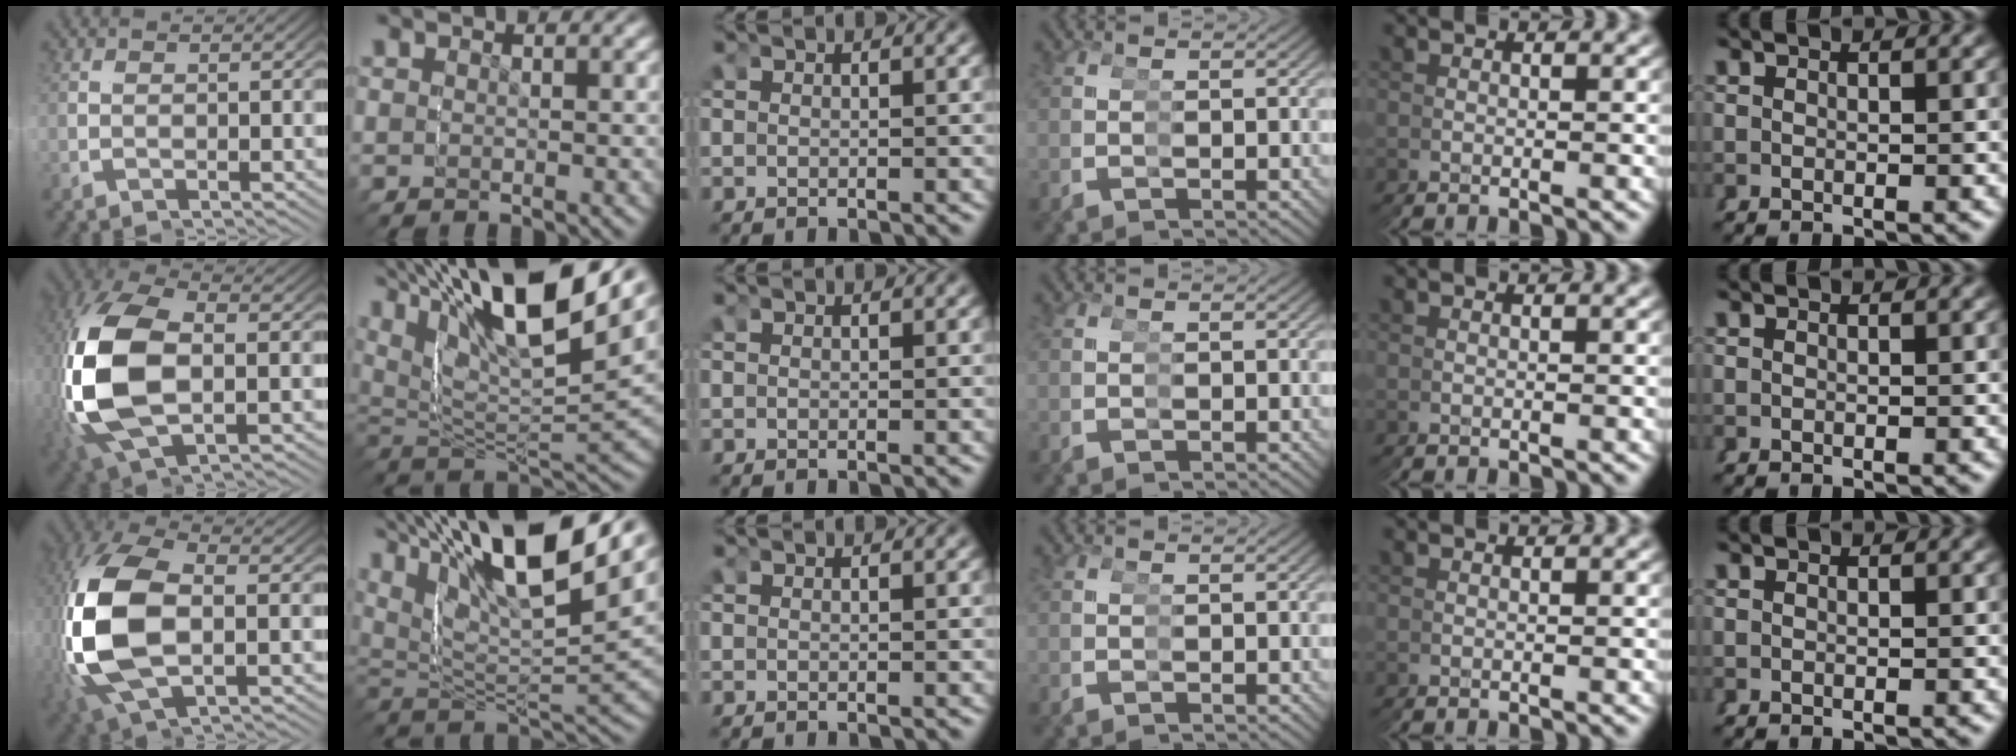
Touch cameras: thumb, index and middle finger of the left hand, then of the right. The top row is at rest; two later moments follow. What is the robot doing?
{"motion": "grasp_and_lifting", "object": "markers"}